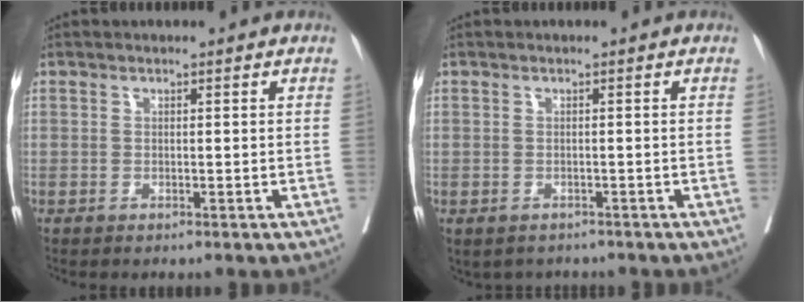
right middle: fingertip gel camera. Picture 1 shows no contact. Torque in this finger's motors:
{"motor_torque": [-0.15, -0.02, -0.01, 0.00]}